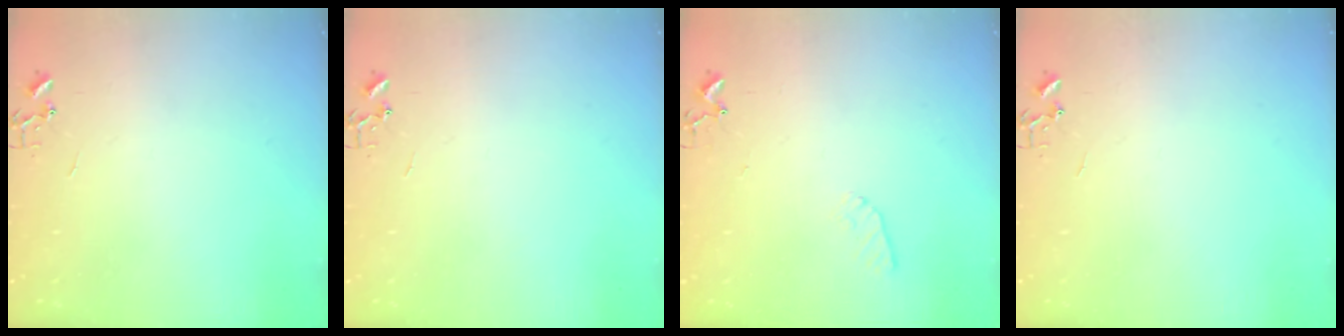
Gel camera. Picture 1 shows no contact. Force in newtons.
{"total": 0.0}
{"total": 6.6, "press": 6.5, "slide": 0.7}
{"total": 0.0}